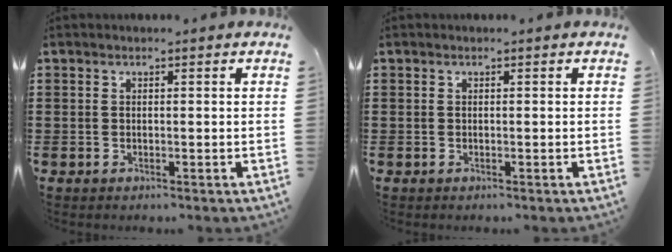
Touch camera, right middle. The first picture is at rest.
{"total": 0.0}